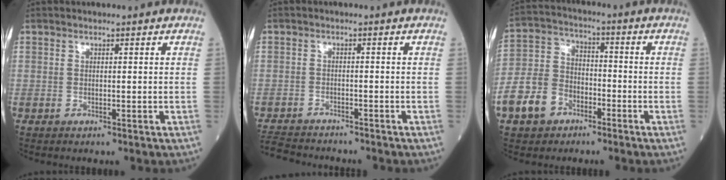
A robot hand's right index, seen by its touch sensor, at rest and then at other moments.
{"total": 7.6, "force": [-7.2, 1.8, 1.6], "torque": [-0.028, -0.008, -0.119]}
{"total": 9.4, "force": [-5.0, 6.8, 4.1], "torque": [-0.113, 0.018, -0.095]}